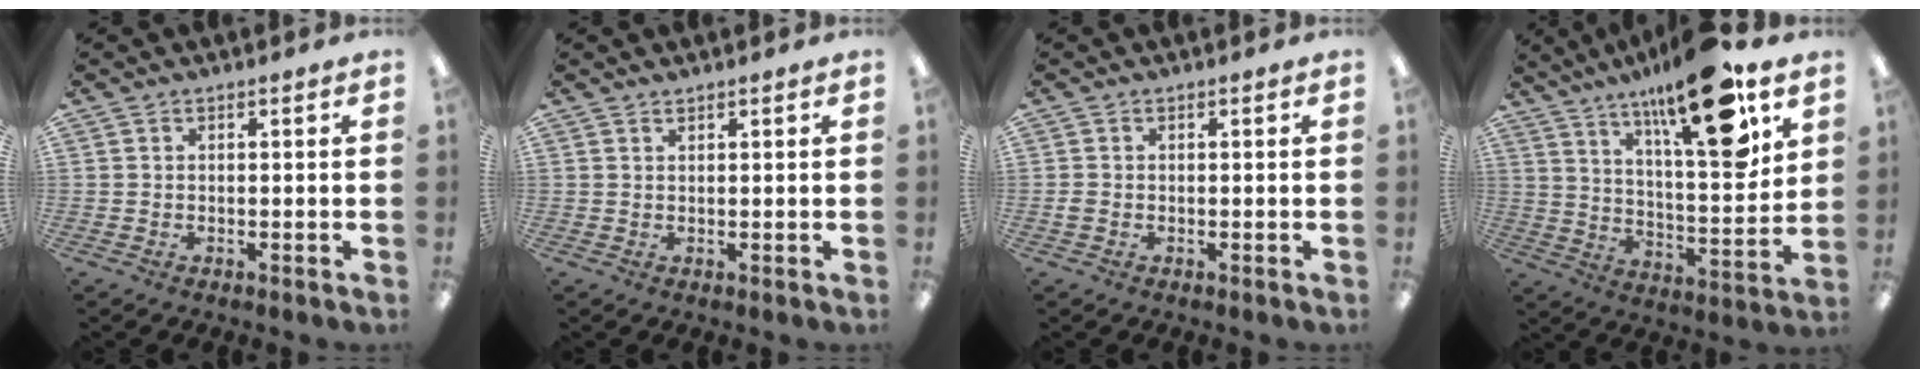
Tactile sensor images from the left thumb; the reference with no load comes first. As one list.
[{"total": 1.0, "force": [1.0, 0.1, 0.3], "torque": [-0.007, -0.001, 0.018]}, {"total": 0.9, "force": [-0.1, 0.7, 0.6], "torque": [-0.011, 0.003, -0.003]}, {"total": 20.8, "force": [13.7, 5.0, 14.8], "torque": [-0.237, -0.077, 0.215]}]